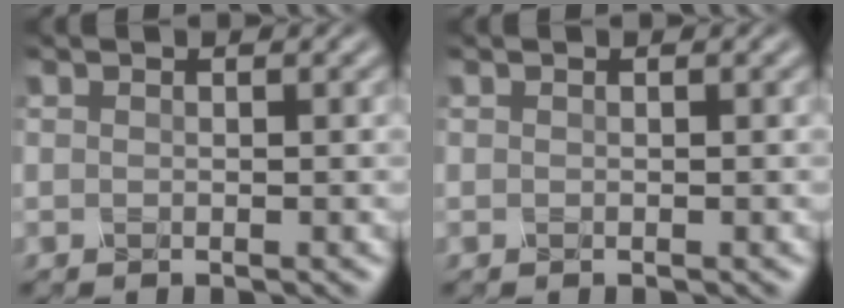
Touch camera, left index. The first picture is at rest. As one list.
[{"total": 0.0}]